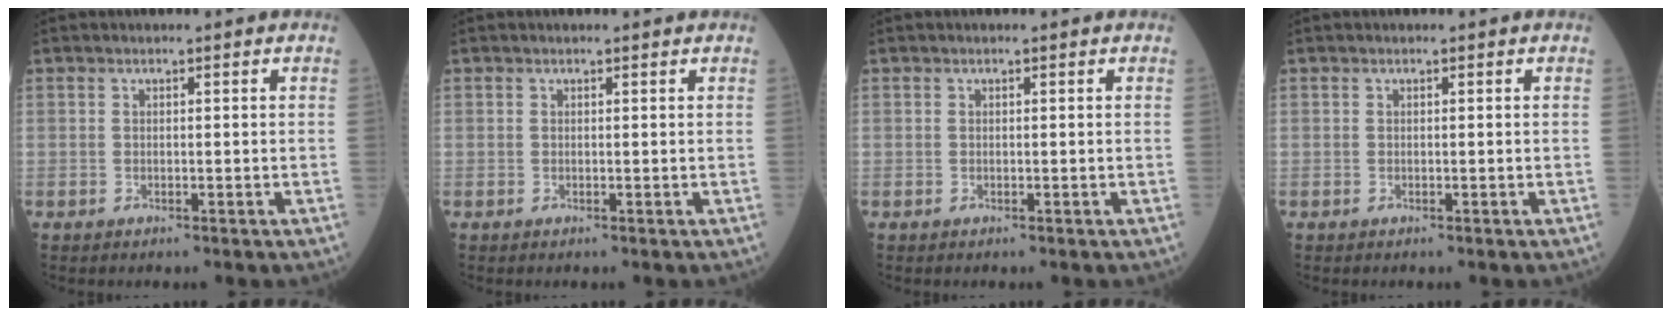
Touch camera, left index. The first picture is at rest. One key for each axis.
{"total": 0.5, "fx": 0.5, "fy": 0.1, "fz": 0.1, "tx": -0.005, "ty": 0.002, "tz": 0.006}
{"total": 0.0}
{"total": 0.0}